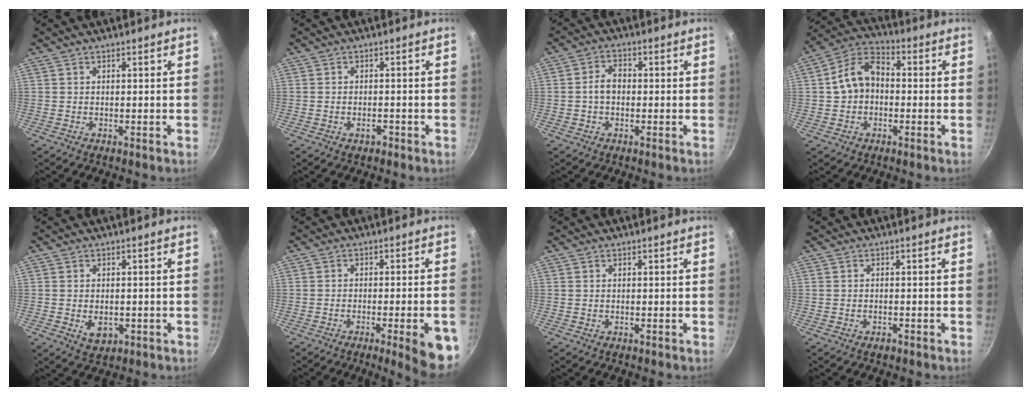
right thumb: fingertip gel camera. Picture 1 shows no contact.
{"total": 1.6, "force": [-1.0, 0.9, 0.9], "torque": [-0.010, 0.010, -0.012]}
{"total": 4.0, "force": [-0.4, 2.8, 2.8], "torque": [-0.038, 0.017, -0.012]}
{"total": 9.6, "force": [-0.4, 7.2, 6.4], "torque": [-0.094, 0.038, -0.021]}
{"total": 4.2, "force": [-0.8, 2.8, 3.0], "torque": [-0.039, -0.003, -0.005]}
{"total": 10.4, "force": [-4.3, 2.1, 9.3], "torque": [-0.099, 0.017, -0.054]}
{"total": 0.0}
{"total": 1.2, "force": [-0.8, 0.6, 0.6], "torque": [-0.014, 0.007, -0.013]}